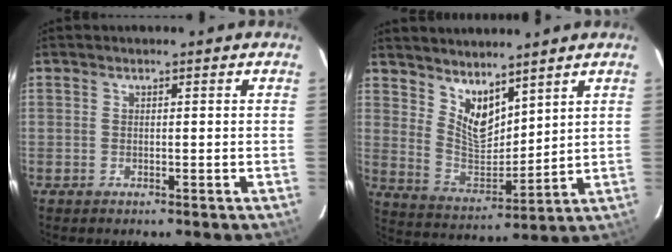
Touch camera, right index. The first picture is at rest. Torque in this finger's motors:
{"motor_torque": [0.01, 0.19, 0.04, 0.02]}